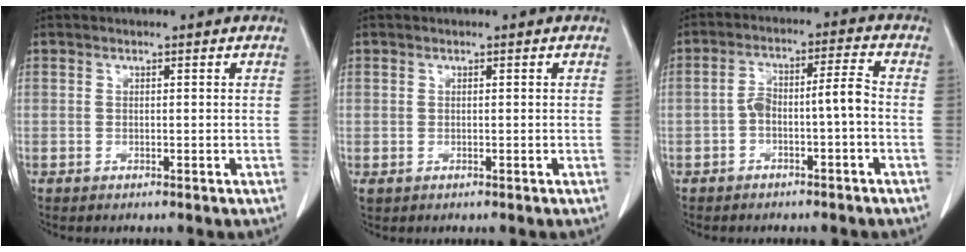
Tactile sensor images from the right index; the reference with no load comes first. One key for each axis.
{"total": 1.3, "fx": -0.1, "fy": 1.2, "fz": 0.5, "tx": -0.018, "ty": 0.004, "tz": 0.004}
{"total": 6.3, "fx": -1.9, "fy": 1.4, "fz": 5.8, "tx": -0.110, "ty": 0.037, "tz": -0.028}